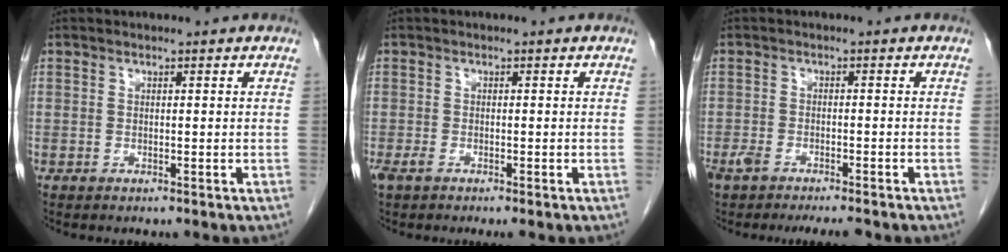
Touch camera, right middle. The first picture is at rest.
{"total": 2.6, "force": [-1.8, 0.7, 1.8], "torque": [-0.033, -0.007, -0.029]}
{"total": 7.3, "force": [-5.9, 1.7, 3.9], "torque": [-0.059, -0.004, -0.089]}